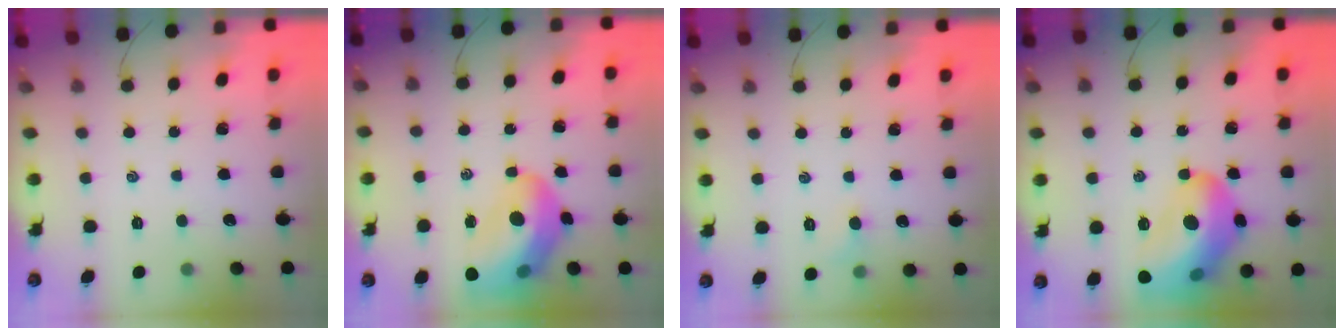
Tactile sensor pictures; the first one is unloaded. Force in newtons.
{"total": 16.8, "press": 16.2, "slide": 4.5}
{"total": 4.8, "press": 4.5, "slide": 1.5}
{"total": 22.2, "press": 21.9, "slide": 3.7}